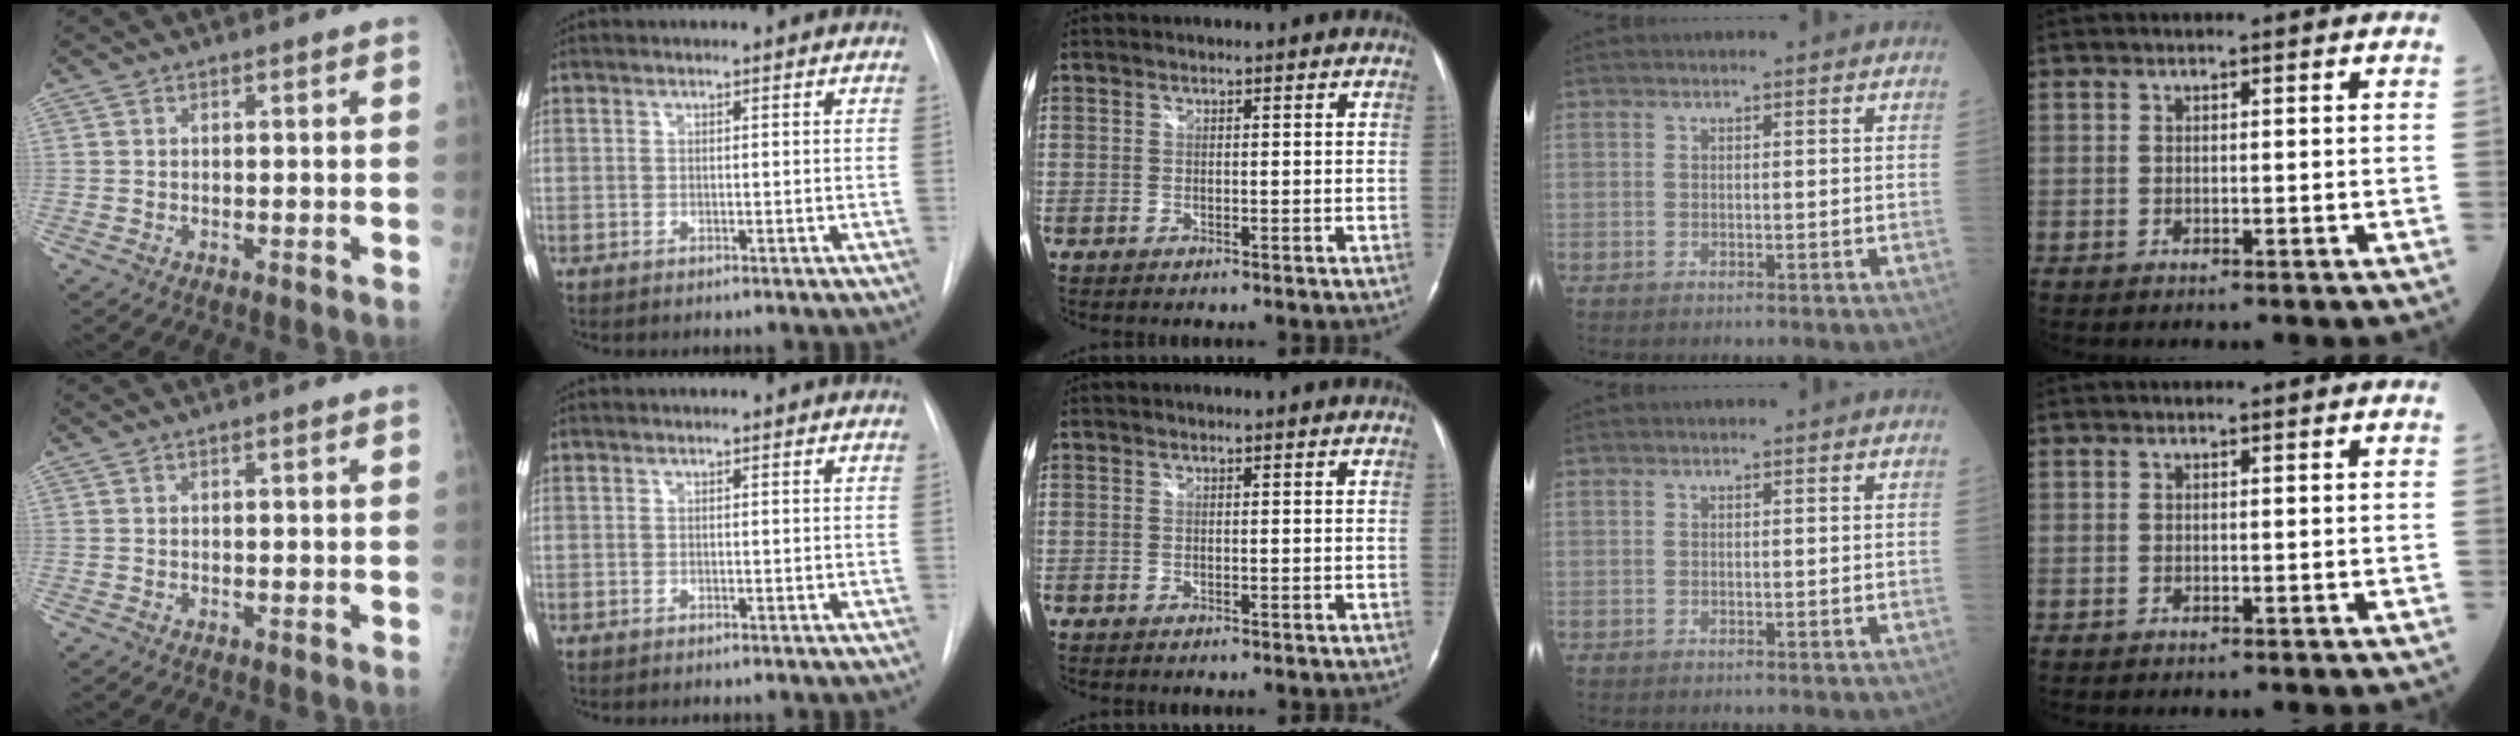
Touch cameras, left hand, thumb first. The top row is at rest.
{}